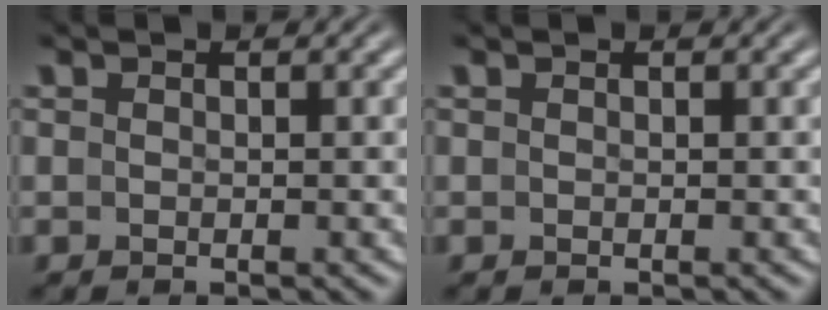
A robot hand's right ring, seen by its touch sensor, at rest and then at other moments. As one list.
[{"total": 0.0}]